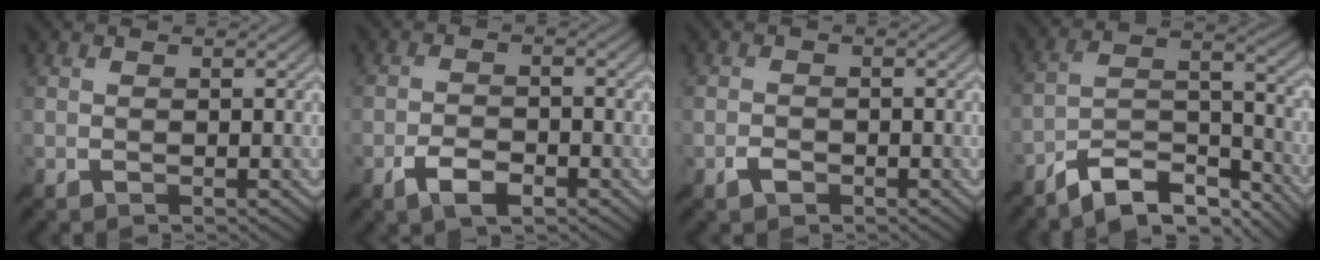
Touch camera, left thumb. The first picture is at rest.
{"total": 3.9, "force": [-2.5, 1.4, 2.7], "torque": [-0.055, -0.003, -0.048]}
{"total": 1.4, "force": [-1.1, 0.7, 0.5], "torque": [-0.008, -0.002, -0.021]}
{"total": 10.8, "force": [-8.9, 2.7, 5.4], "torque": [-0.092, 0.009, -0.169]}